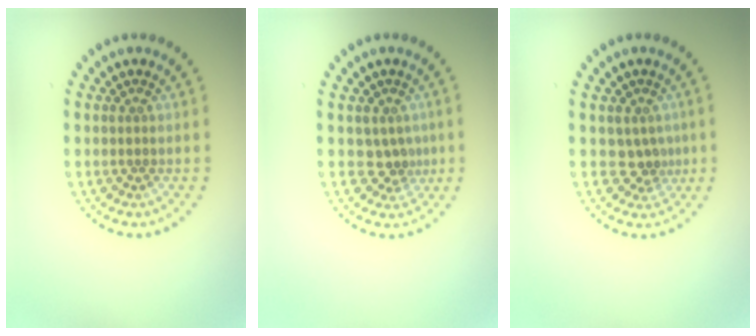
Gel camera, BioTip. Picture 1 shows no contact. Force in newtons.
{"total": 2.1, "press": 1.5, "slide": 1.4}
{"total": 2.1, "press": 1.5, "slide": 1.4}